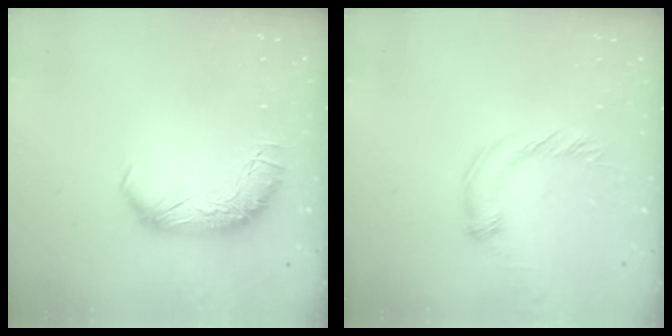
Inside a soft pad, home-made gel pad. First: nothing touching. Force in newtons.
{"total": 3.0, "press": 2.9, "slide": 0.8}